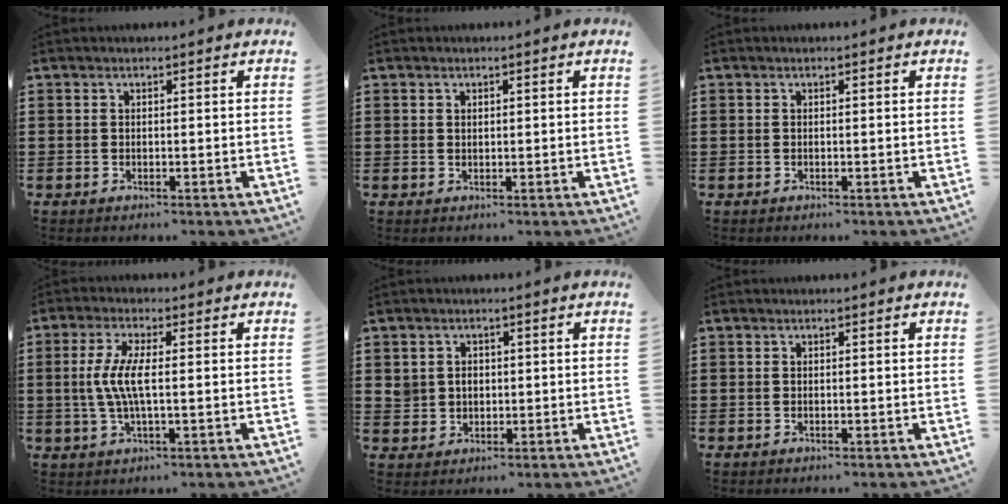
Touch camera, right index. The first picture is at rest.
{"total": 0.6, "force": [0.3, 0.4, 0.2], "torque": [-0.006, 0.003, 0.007]}
{"total": 0.0}
{"total": 5.8, "force": [-0.3, 1.4, 5.7], "torque": [-0.131, -0.008, -0.016]}
{"total": 2.8, "force": [0.3, 2.6, 0.8], "torque": [-0.027, 0.011, 0.004]}
{"total": 0.0}